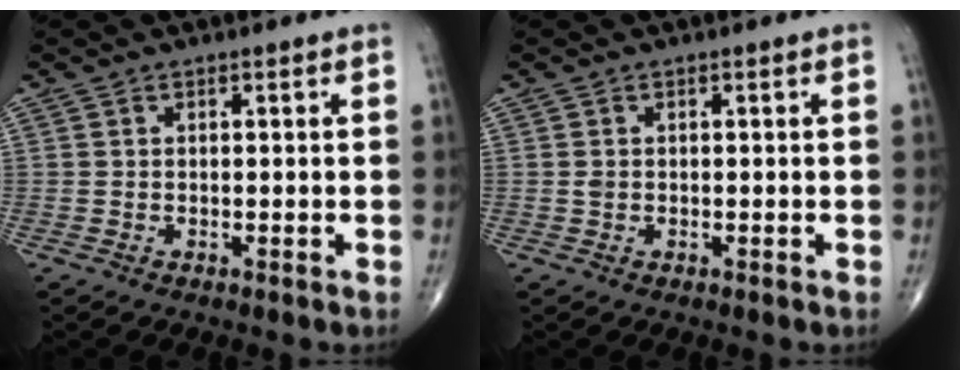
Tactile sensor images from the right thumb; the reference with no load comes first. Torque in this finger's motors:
{"motor_torque": [0.64, 0.03, 0.16, 0.11, 0.00]}